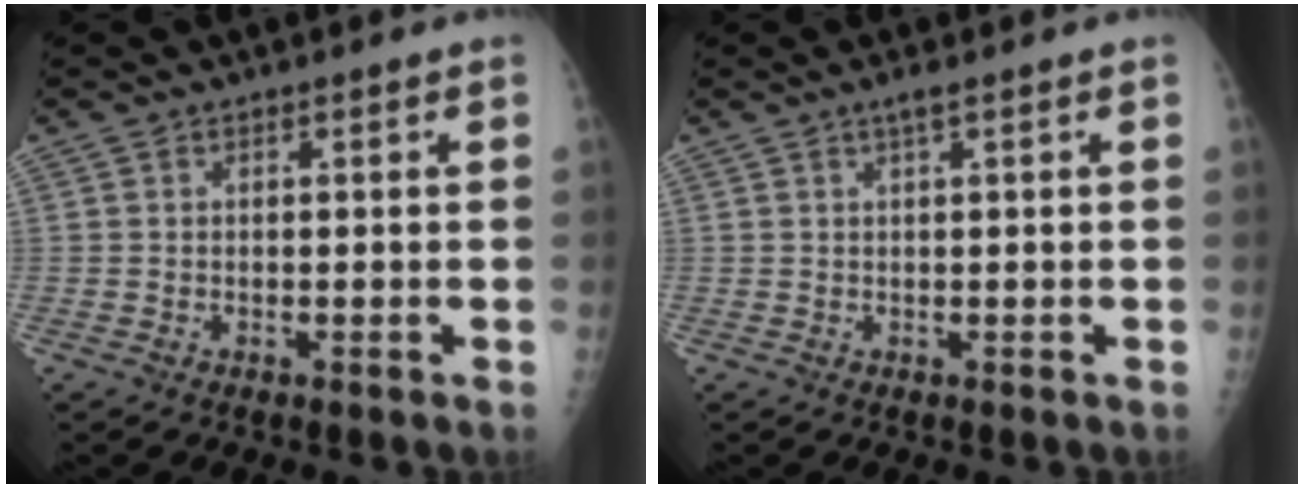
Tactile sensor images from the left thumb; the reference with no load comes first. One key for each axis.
{"total": 1.3, "fx": 0.7, "fy": 0.0, "fz": 1.0, "tx": -0.023, "ty": 0.005, "tz": 0.014}